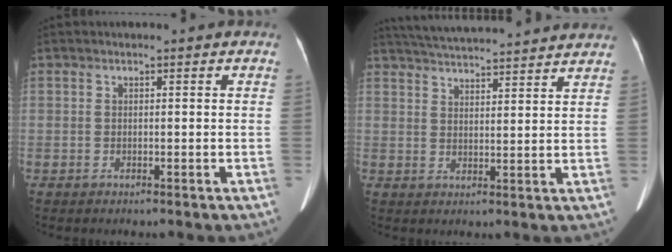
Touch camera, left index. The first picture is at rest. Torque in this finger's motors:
{"motor_torque": [0.80, -1.34, 0.01, 0.06]}